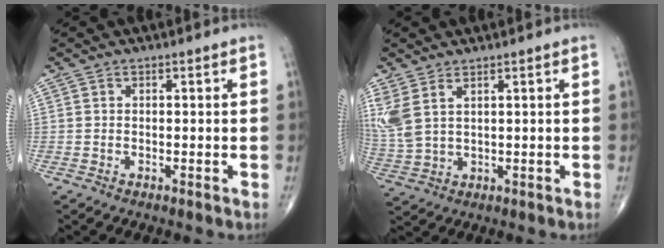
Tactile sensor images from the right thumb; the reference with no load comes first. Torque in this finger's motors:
{"motor_torque": [0.14, 0.14, 0.70, 0.59, 0.07]}